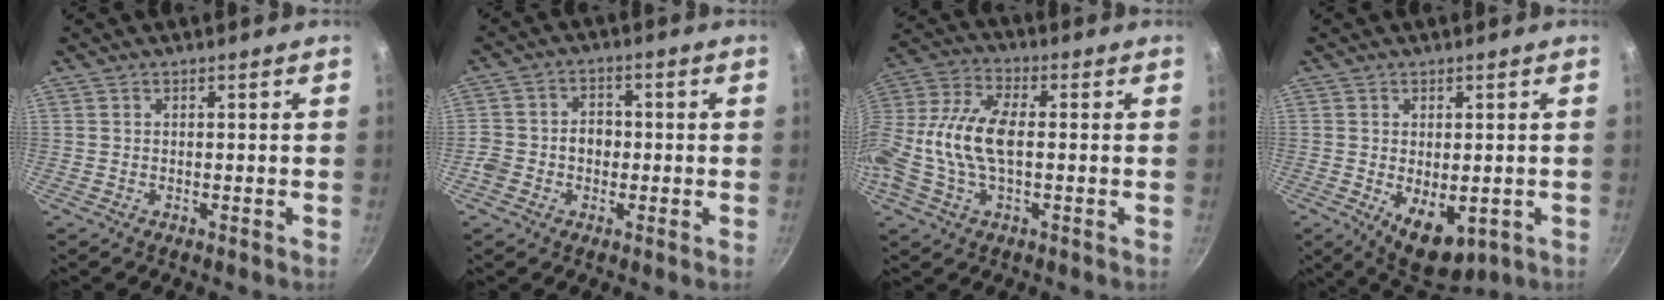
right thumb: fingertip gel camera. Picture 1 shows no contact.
{"total": 6.3, "force": [-1.1, 5.0, 3.7], "torque": [-0.051, 0.028, -0.024]}
{"total": 16.1, "force": [-0.7, 8.1, 13.9], "torque": [-0.323, 0.024, -0.015]}
{"total": 9.6, "force": [-2.7, 5.3, 7.6], "torque": [-0.103, -0.010, -0.024]}